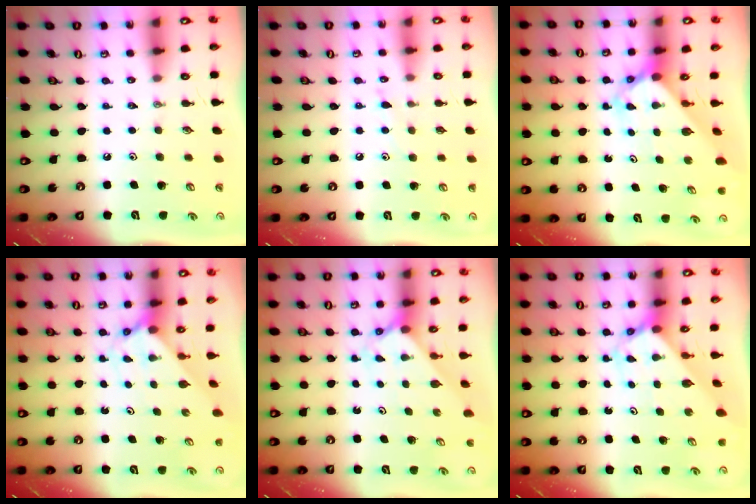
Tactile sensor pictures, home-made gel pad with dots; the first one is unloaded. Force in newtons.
{"total": 5.4, "press": 5.4, "slide": 0.4}
{"total": 2.7, "press": 2.7, "slide": 0.2}
{"total": 2.0, "press": 2.0, "slide": 0.2}
{"total": 1.9, "press": 1.9, "slide": 0.1}
{"total": 2.7, "press": 2.7, "slide": 0.2}